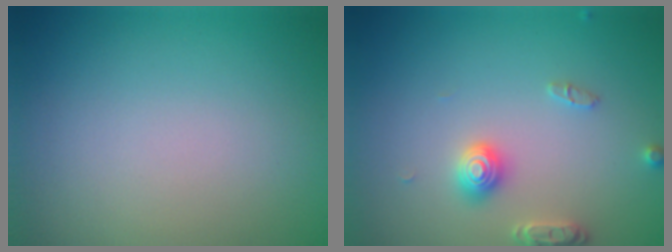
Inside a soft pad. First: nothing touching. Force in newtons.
{"total": 2.8, "press": 2.8, "slide": 0.3}